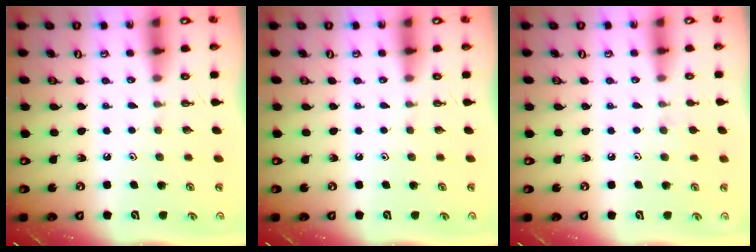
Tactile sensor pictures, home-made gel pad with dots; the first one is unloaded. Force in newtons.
{"total": 0.0}
{"total": 4.0, "press": 4.0, "slide": 0.5}